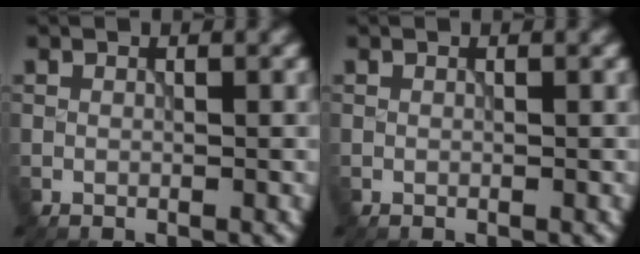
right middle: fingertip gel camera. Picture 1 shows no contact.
{"total": 0.0}